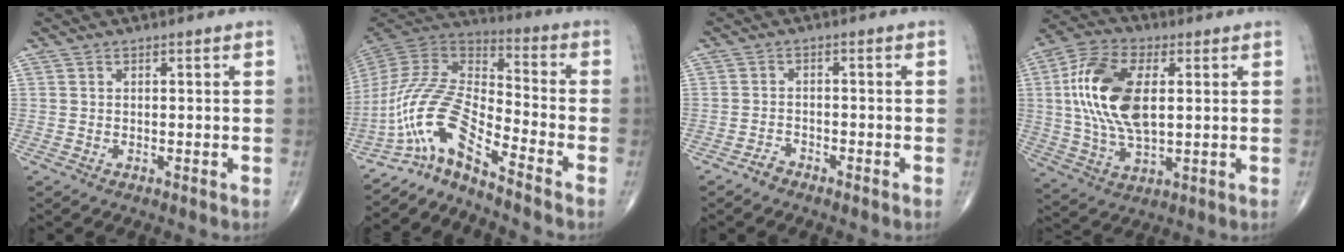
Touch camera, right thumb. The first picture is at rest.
{"total": 13.2, "force": [-9.5, 2.0, 8.9], "torque": [-0.196, 0.081, -0.191]}
{"total": 1.8, "force": [-1.6, 0.5, 0.4], "torque": [-0.007, 0.005, -0.034]}
{"total": 16.9, "force": [2.6, 8.7, 14.2], "torque": [-0.284, 0.004, 0.046]}